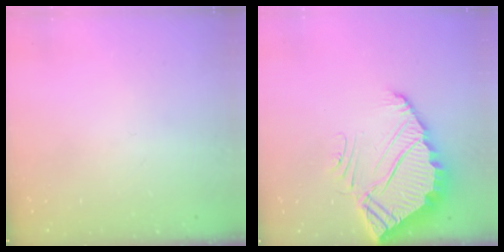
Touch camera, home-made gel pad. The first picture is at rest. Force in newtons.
{"total": 7.2, "press": 7.2, "slide": 0.4}